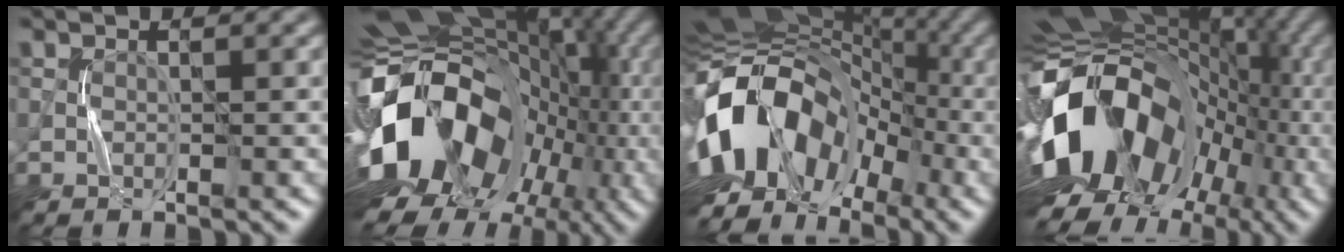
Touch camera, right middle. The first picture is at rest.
{"total": 17.4, "force": [-2.7, 11.9, 12.3], "torque": [-0.233, -0.039, -0.028]}
{"total": 14.4, "force": [-3.8, 9.7, 10.0], "torque": [-0.189, 0.000, -0.078]}
{"total": 15.5, "force": [-2.2, 10.9, 10.8], "torque": [-0.197, -0.012, -0.031]}